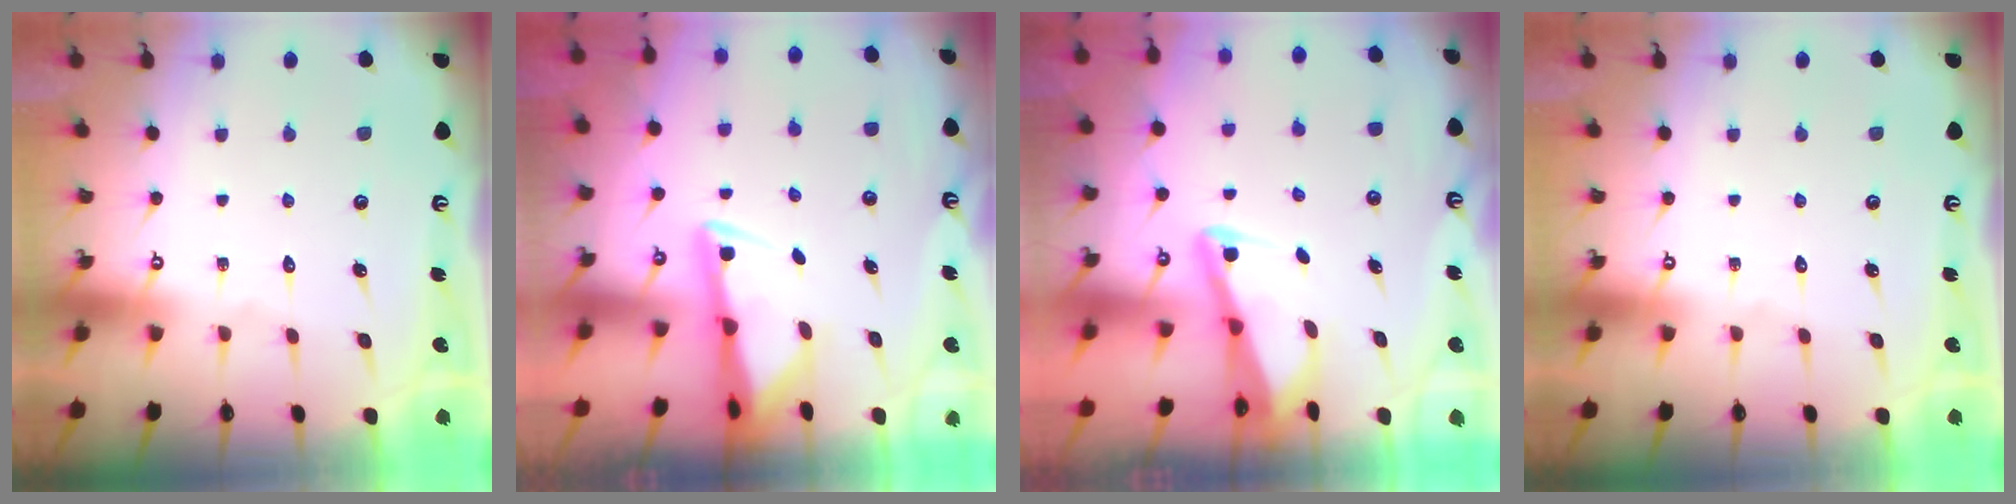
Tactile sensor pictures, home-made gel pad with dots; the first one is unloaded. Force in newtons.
{"total": 2.9, "press": 2.8, "slide": 0.6}
{"total": 3.0, "press": 3.0, "slide": 0.3}
{"total": 0.0}